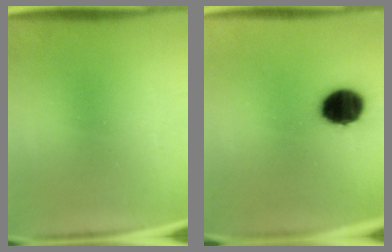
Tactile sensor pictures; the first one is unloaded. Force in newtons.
{"total": 12.3}